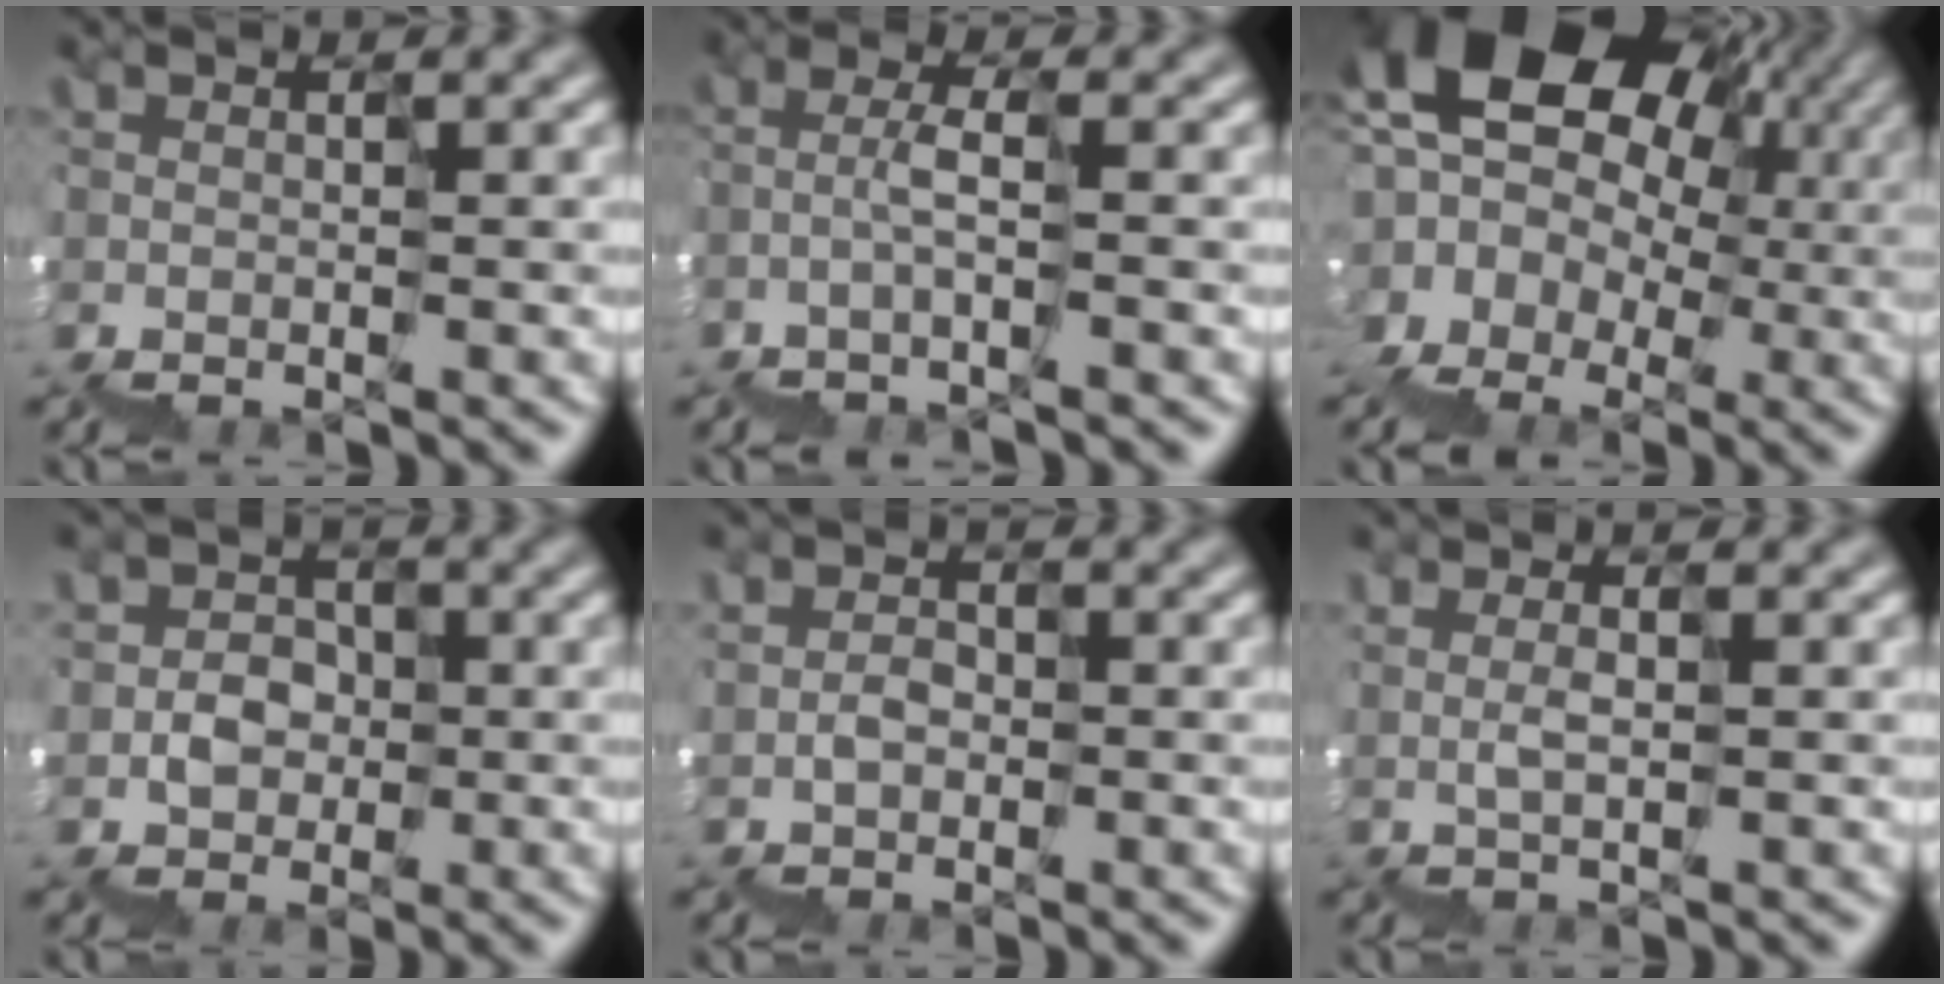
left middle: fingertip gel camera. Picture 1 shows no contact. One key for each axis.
{"total": 2.0, "fx": -0.6, "fy": 0.7, "fz": 1.8, "tx": -0.030, "ty": 0.022, "tz": -0.016}
{"total": 14.0, "fx": 4.7, "fy": 10.3, "fz": 8.2, "tx": -0.141, "ty": 0.029, "tz": 0.099}
{"total": 2.4, "fx": 0.3, "fy": 2.4, "fz": 0.2, "tx": 0.005, "ty": 0.013, "tz": 0.005}
{"total": 0.9, "fx": 0.6, "fy": 0.5, "fz": -0.5, "tx": 0.014, "ty": 0.013, "tz": 0.012}
{"total": 1.7, "fx": 1.6, "fy": -0.3, "fz": -0.2, "tx": 0.003, "ty": 0.005, "tz": 0.038}